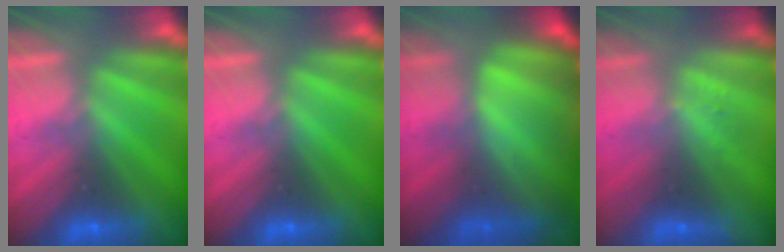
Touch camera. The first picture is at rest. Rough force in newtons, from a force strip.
{"total": 0.0}
{"total": 7.3}
{"total": 1.3}